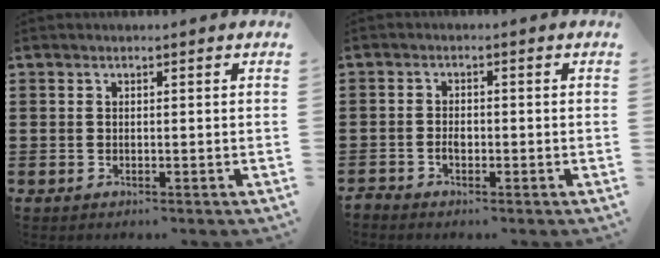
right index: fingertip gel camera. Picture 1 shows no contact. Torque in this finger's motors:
{"motor_torque": [2.14, 0.00, 0.02, 0.02]}